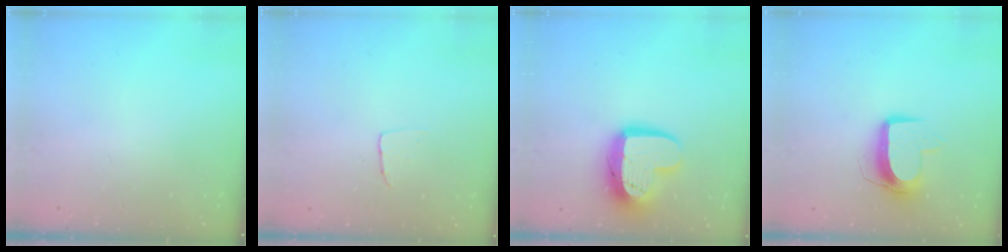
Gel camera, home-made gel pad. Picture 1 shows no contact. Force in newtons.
{"total": 2.9, "press": 2.9, "slide": 0.1}
{"total": 14.3, "press": 14.3, "slide": 1.2}
{"total": 10.5, "press": 10.5, "slide": 0.3}